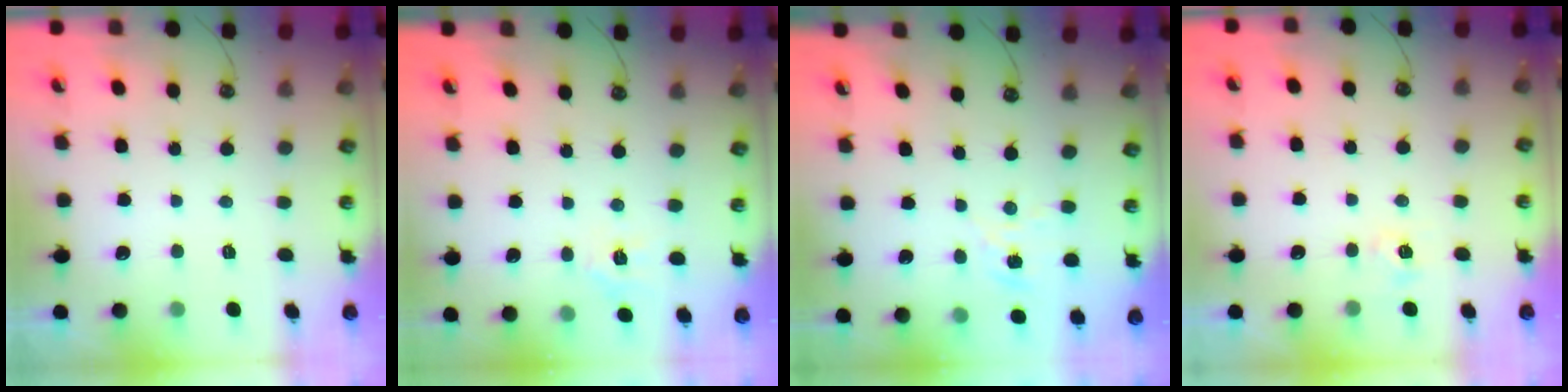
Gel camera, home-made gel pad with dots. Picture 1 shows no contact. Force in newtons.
{"total": 3.5, "press": 3.5, "slide": 0.3}
{"total": 2.5, "press": 2.5, "slide": 0.3}
{"total": 3.5, "press": 3.4, "slide": 0.5}